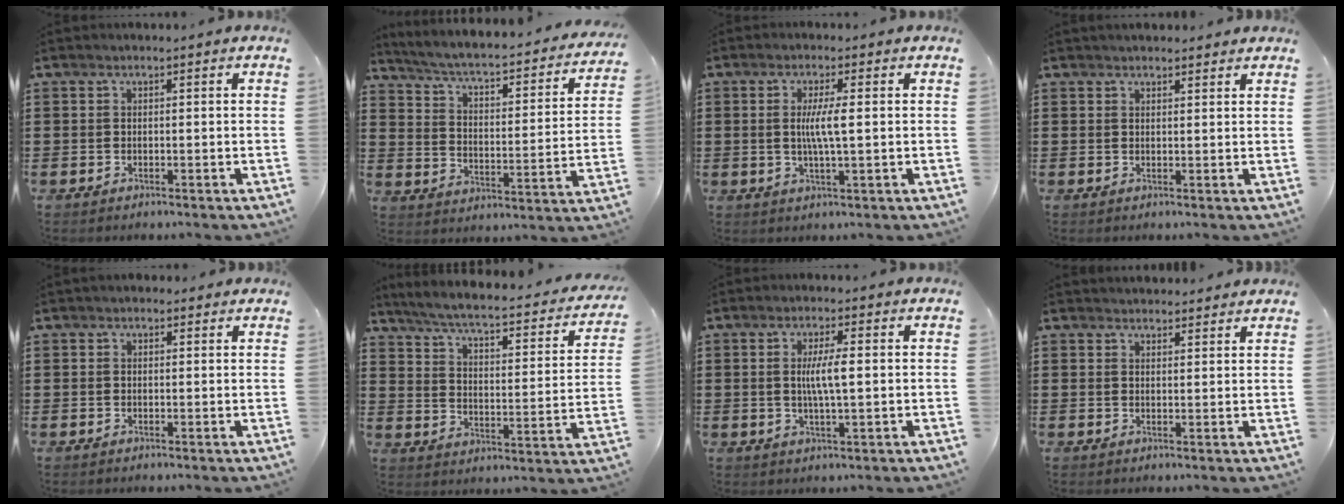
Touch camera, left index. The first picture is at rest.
{"total": 3.5, "force": [2.7, 0.3, 2.1], "torque": [-0.059, -0.031, 0.034]}
{"total": 4.4, "force": [0.3, 0.4, 4.4], "torque": [-0.090, -0.006, -0.001]}
{"total": 1.7, "force": [1.6, 0.4, 0.2], "torque": [-0.007, 0.002, 0.032]}
{"total": 1.2, "force": [0.9, 0.7, 0.4], "torque": [-0.001, 0.004, 0.015]}
{"total": 4.4, "force": [3.6, 0.1, 2.6], "torque": [-0.070, -0.033, 0.050]}
{"total": 4.6, "force": [0.4, 0.7, 4.6], "torque": [-0.086, 0.001, 0.004]}
{"total": 2.2, "force": [2.2, 0.3, -0.1], "torque": [-0.004, -0.002, 0.042]}